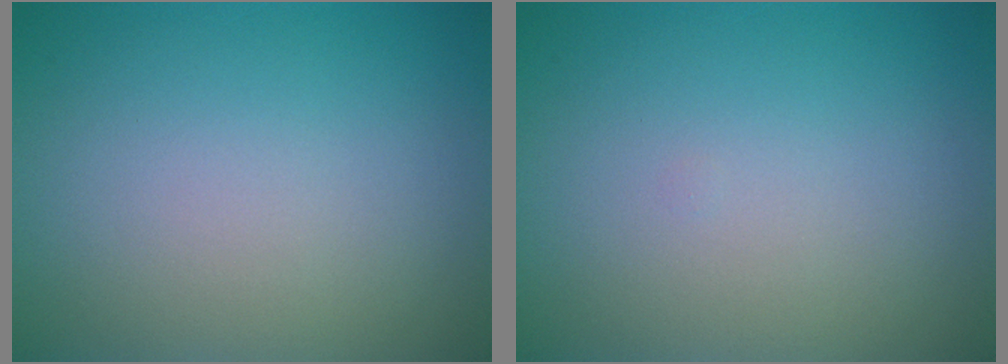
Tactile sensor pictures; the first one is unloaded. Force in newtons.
{"total": 0.0}